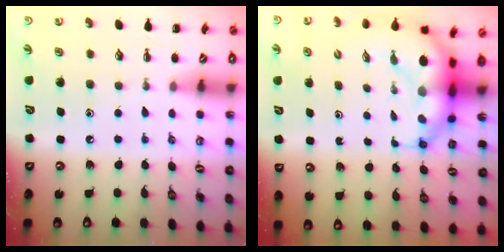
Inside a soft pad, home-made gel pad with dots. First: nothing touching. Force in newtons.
{"total": 8.2, "press": 7.9, "slide": 2.3}